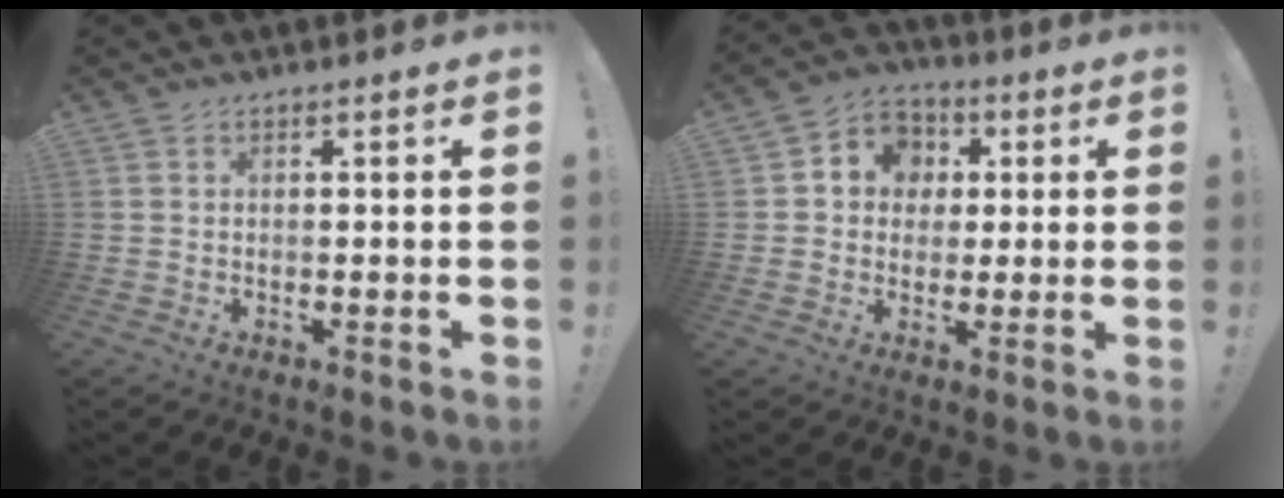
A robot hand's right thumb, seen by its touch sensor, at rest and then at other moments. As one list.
[{"total": 7.9, "force": [0.4, 7.5, 2.6], "torque": [-0.030, 0.002, 0.015]}]